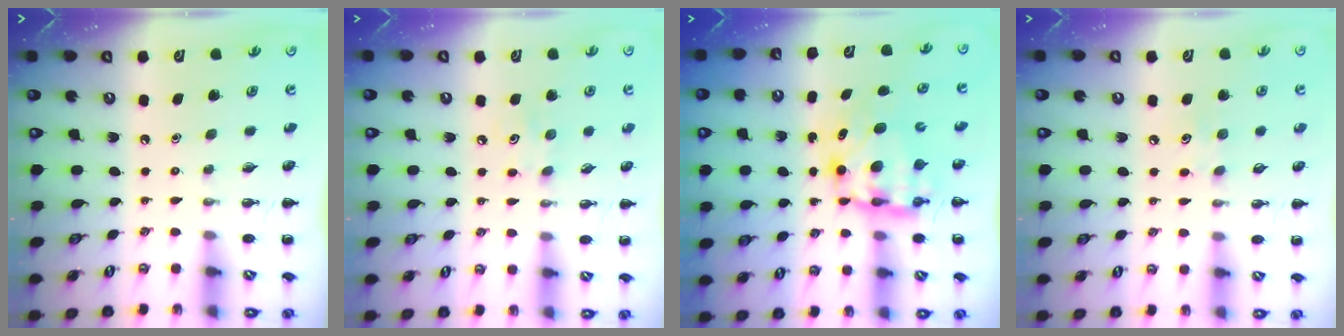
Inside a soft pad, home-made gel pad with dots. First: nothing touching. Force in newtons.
{"total": 4.1, "press": 4.0, "slide": 0.9}
{"total": 7.7, "press": 7.5, "slide": 1.9}
{"total": 5.0, "press": 4.9, "slide": 1.3}